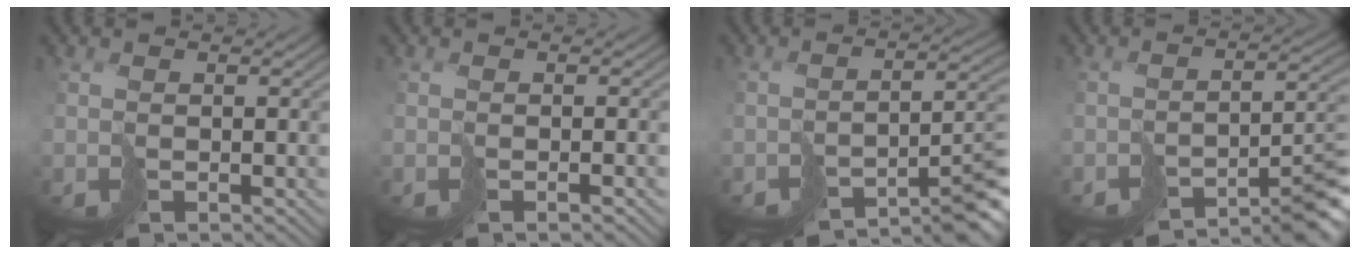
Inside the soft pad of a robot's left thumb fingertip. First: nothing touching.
{"total": 1.3, "force": [-0.6, 0.0, 1.2], "torque": [-0.014, 0.002, -0.015]}
{"total": 7.7, "force": [-5.3, 1.8, 5.3], "torque": [-0.065, 0.003, -0.089]}
{"total": 7.9, "force": [-5.6, 1.9, 5.4], "torque": [-0.065, 0.001, -0.090]}